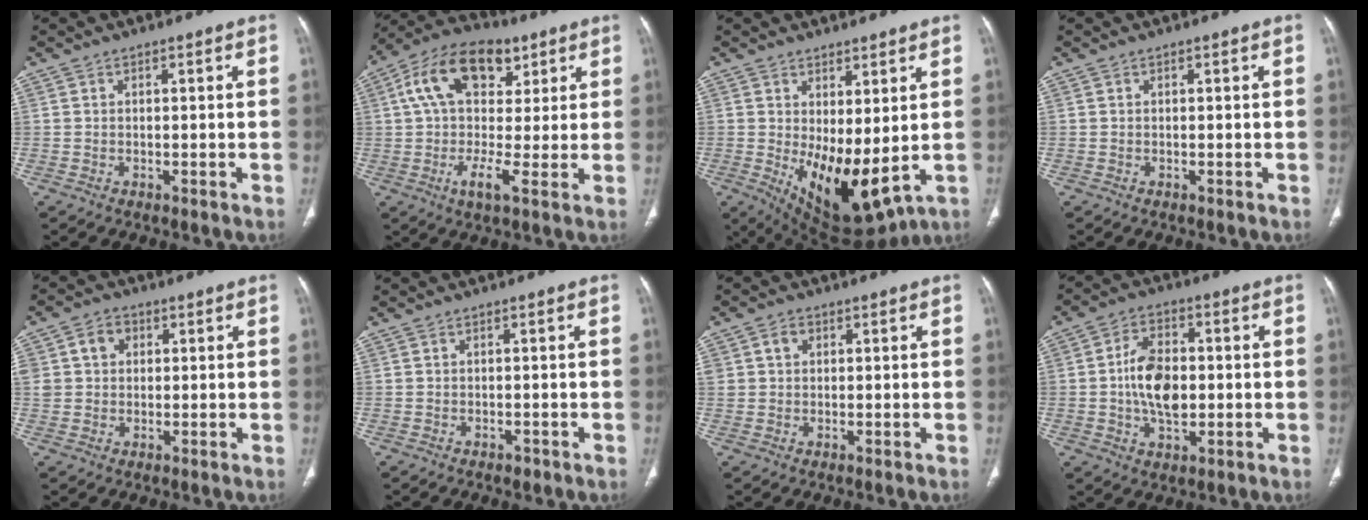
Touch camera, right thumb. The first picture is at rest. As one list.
[{"total": 16.4, "force": [4.8, 8.8, 13.1], "torque": [-0.201, 0.012, 0.068]}, {"total": 12.6, "force": [-0.2, 5.6, 11.2], "torque": [-0.167, -0.025, 0.020]}, {"total": 0.0}, {"total": 6.5, "force": [1.8, 5.3, 3.2], "torque": [-0.045, 0.008, 0.034]}, {"total": 0.9, "force": [-0.6, 0.5, 0.4], "torque": [-0.002, 0.000, -0.007]}, {"total": 3.1, "force": [1.0, 2.5, 1.5], "torque": [-0.019, 0.003, 0.021]}, {"total": 10.4, "force": [-0.3, 6.5, 8.1], "torque": [-0.125, 0.009, -0.008]}]